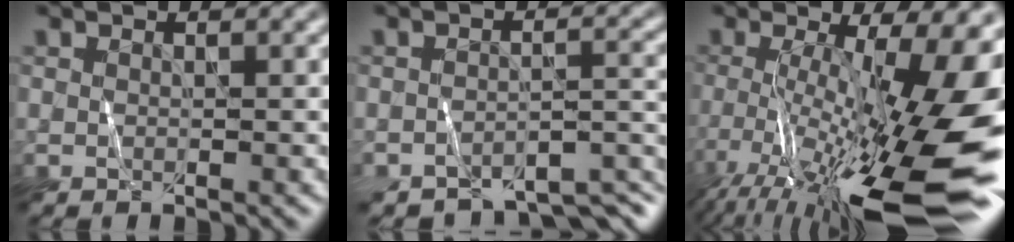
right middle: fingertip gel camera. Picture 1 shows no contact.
{"total": 6.0, "force": [-5.6, 1.3, 1.9], "torque": [-0.020, -0.015, -0.073]}
{"total": 17.6, "force": [-4.6, 5.5, 16.1], "torque": [-0.246, -0.021, -0.069]}